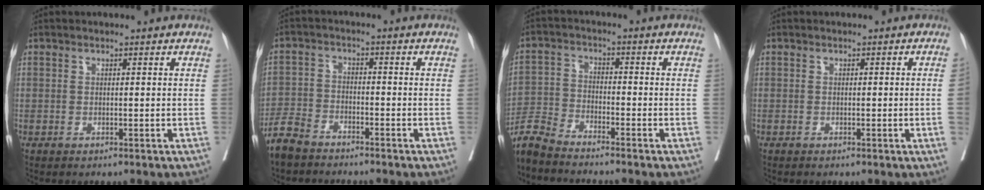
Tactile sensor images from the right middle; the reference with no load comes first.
{"total": 5.1, "force": [-4.5, 1.8, 1.3], "torque": [-0.038, -0.010, -0.091]}
{"total": 8.0, "force": [-7.8, 0.4, 1.8], "torque": [-0.038, -0.009, -0.155]}
{"total": 1.5, "force": [-0.2, -0.6, 1.4], "torque": [-0.018, -0.005, -0.001]}